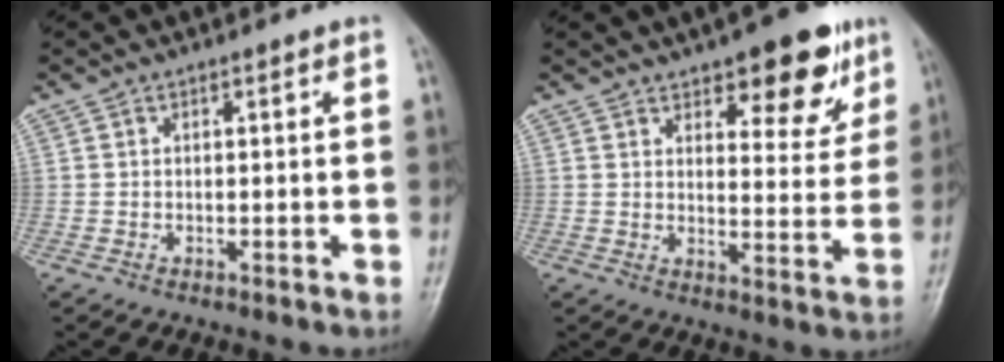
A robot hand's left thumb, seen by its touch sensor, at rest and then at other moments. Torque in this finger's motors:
{"motor_torque": [0.26, 0.42, 0.08, -0.29, 0.14]}